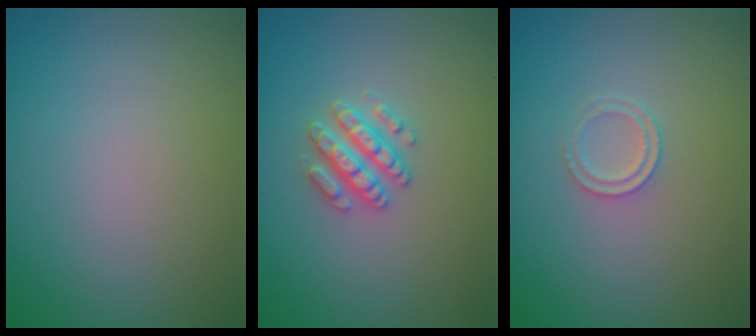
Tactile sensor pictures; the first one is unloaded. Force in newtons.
{"total": 2.9, "press": 2.8, "slide": 0.5}
{"total": 1.4, "press": 1.4, "slide": 0.3}